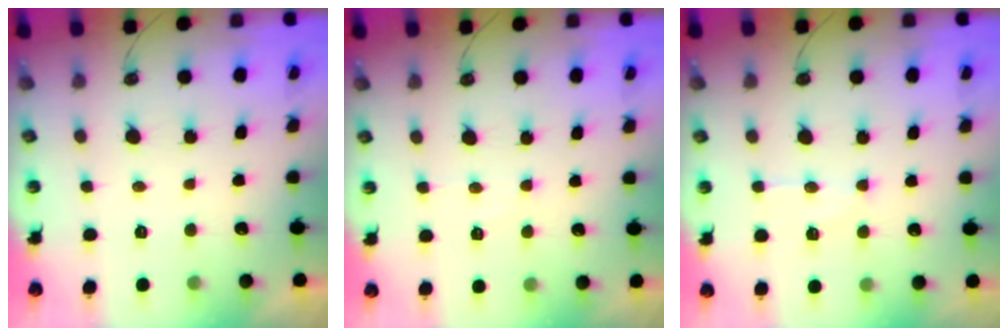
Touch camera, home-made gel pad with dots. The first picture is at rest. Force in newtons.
{"total": 4.9, "press": 4.9, "slide": 0.8}
{"total": 8.6, "press": 8.6, "slide": 0.8}